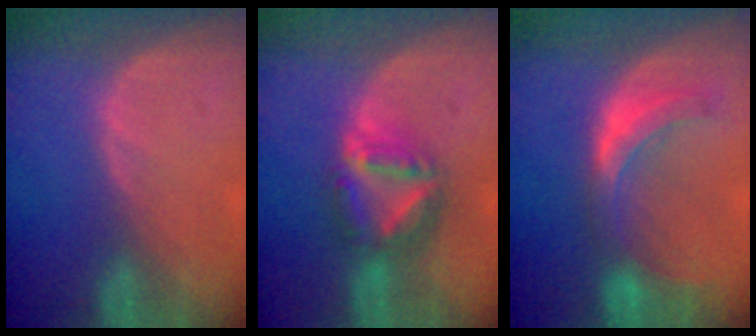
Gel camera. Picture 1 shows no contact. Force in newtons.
{"total": 7.9, "press": 6.7, "slide": 4.1}
{"total": 7.4, "press": 6.7, "slide": 2.9}